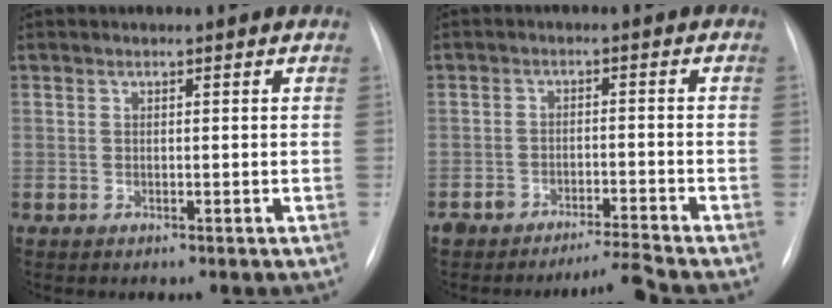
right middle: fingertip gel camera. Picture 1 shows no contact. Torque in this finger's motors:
{"motor_torque": [-0.07, -0.30, 0.02, 0.02]}